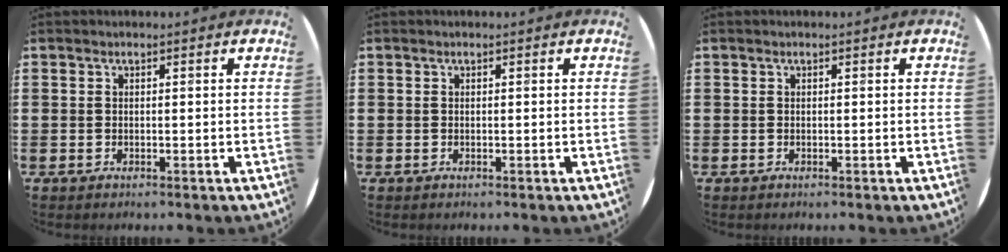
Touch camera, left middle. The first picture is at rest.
{"total": 0.0}
{"total": 0.0}